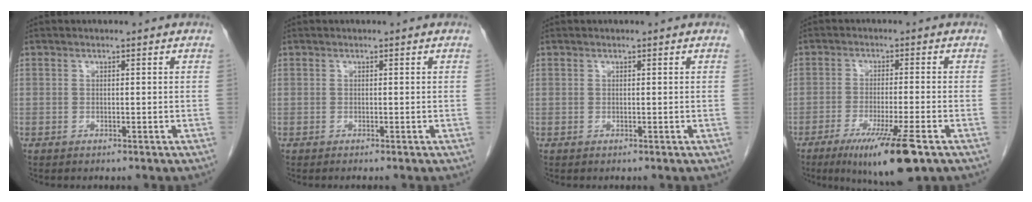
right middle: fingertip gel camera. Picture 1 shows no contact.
{"total": 0.9, "force": [-0.7, 0.0, 0.5], "torque": [-0.007, -0.001, -0.009]}
{"total": 0.0}
{"total": 10.8, "force": [-6.3, 0.4, 8.8], "torque": [-0.146, -0.030, -0.099]}